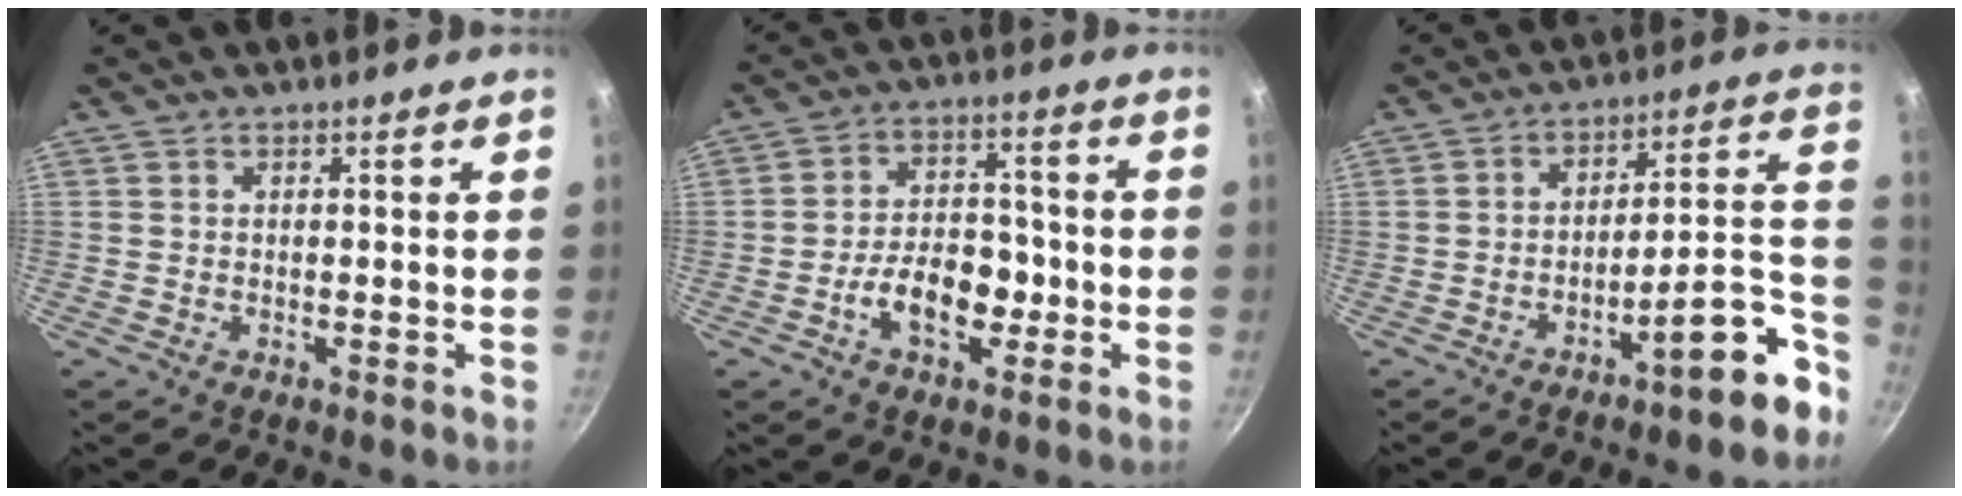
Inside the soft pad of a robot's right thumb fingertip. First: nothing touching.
{"total": 10.3, "force": [-3.3, 6.4, 7.3], "torque": [-0.093, 0.033, -0.057]}
{"total": 13.8, "force": [-6.9, 3.9, 11.3], "torque": [-0.119, 0.065, -0.097]}